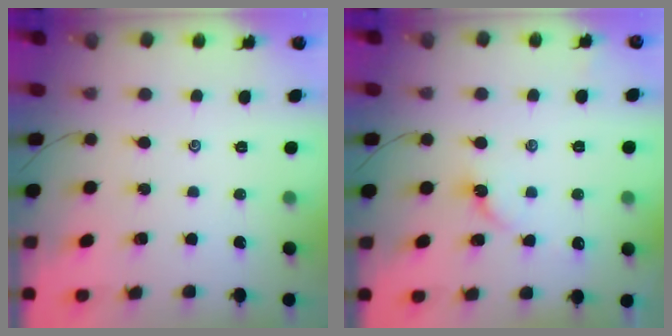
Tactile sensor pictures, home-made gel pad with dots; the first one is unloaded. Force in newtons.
{"total": 3.1, "press": 3.1, "slide": 0.4}